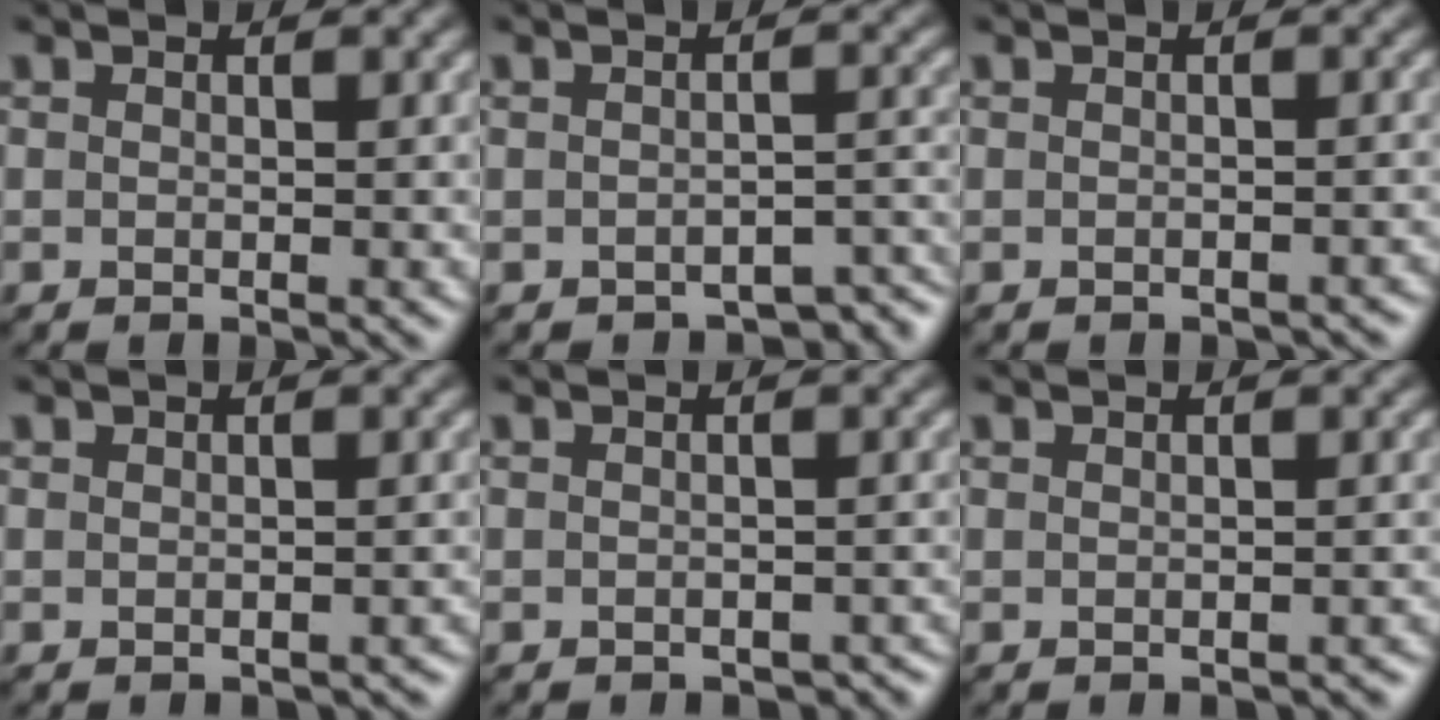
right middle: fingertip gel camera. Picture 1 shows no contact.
{"total": 3.8, "force": [-3.0, 1.6, 1.6], "torque": [-0.010, -0.010, -0.031]}
{"total": 0.7, "force": [-0.7, 0.3, 0.1], "torque": [0.000, -0.005, -0.005]}
{"total": 0.8, "force": [-0.4, 0.7, 0.0], "torque": [0.009, -0.008, -0.006]}
{"total": 1.4, "force": [-1.1, 0.8, 0.5], "torque": [-0.003, -0.006, -0.009]}
{"total": 0.6, "force": [-0.5, 0.2, 0.1], "torque": [0.001, -0.006, -0.004]}